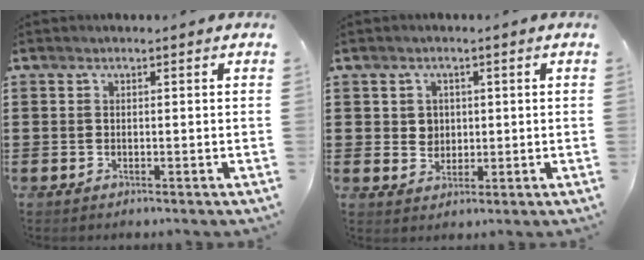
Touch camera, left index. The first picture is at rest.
{"total": 2.8, "force": [0.7, 2.5, 0.8], "torque": [-0.020, 0.006, 0.009]}